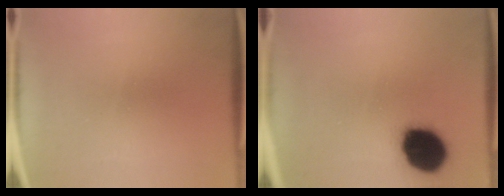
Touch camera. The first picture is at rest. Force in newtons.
{"total": 16.0}